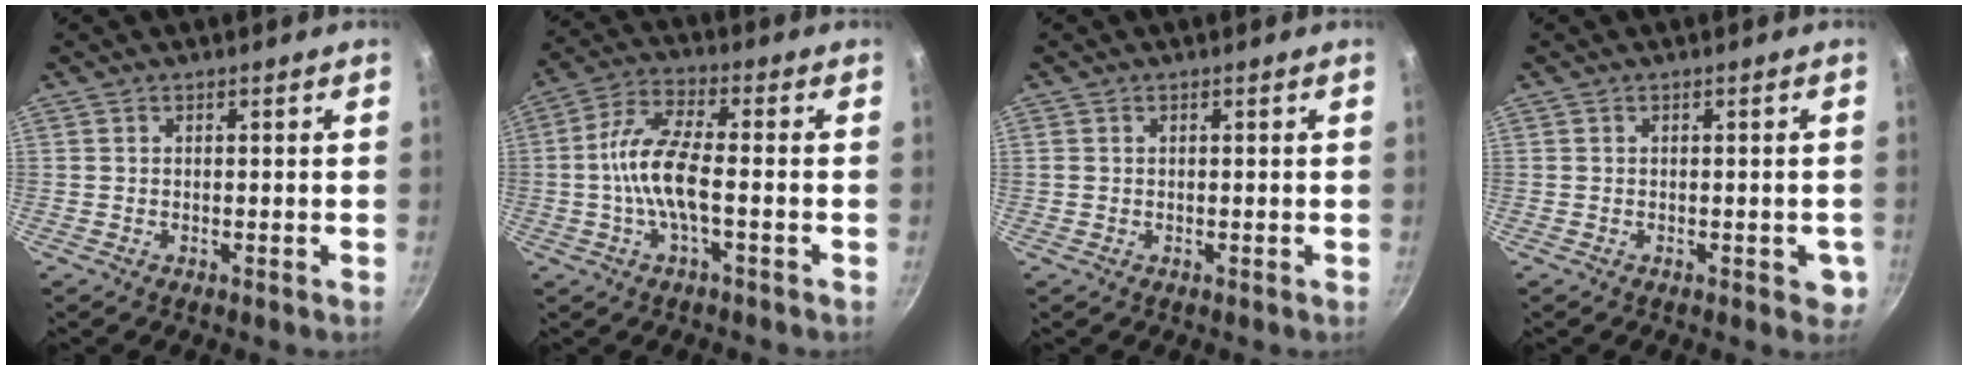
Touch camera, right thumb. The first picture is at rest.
{"total": 9.8, "force": [-1.8, 3.3, 9.0], "torque": [-0.186, 0.029, -0.049]}
{"total": 0.7, "force": [0.1, 0.6, 0.2], "torque": [-0.004, 0.003, 0.002]}
{"total": 3.0, "force": [-0.8, 1.7, 2.4], "torque": [-0.008, 0.005, -0.010]}